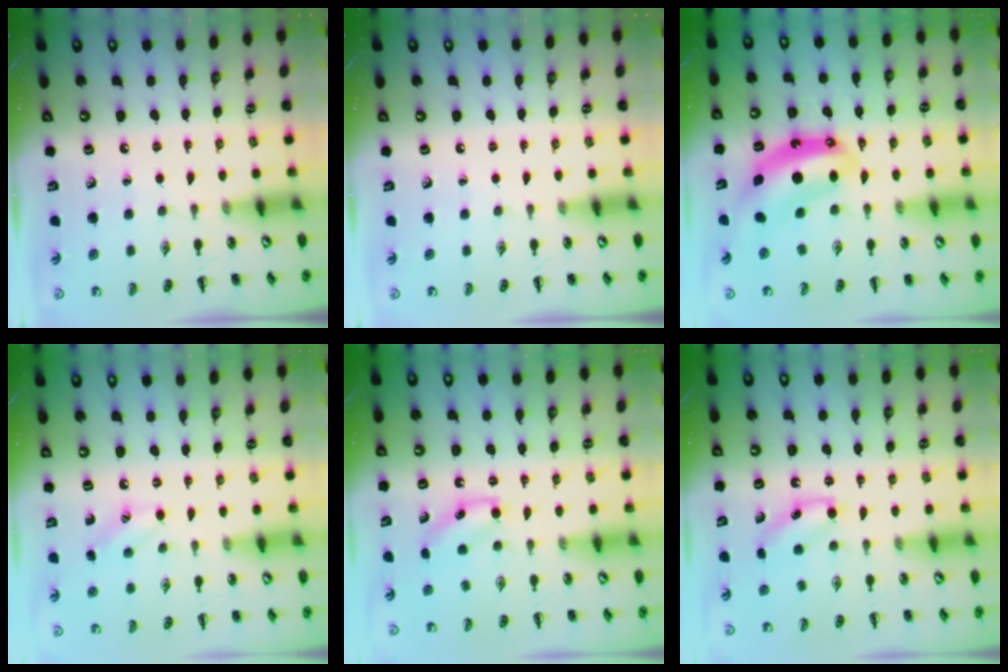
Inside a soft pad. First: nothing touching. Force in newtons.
{"total": 0.0}
{"total": 8.1, "press": 7.9, "slide": 2.0}
{"total": 7.3, "press": 7.2, "slide": 1.5}
{"total": 5.1, "press": 4.9, "slide": 1.3}
{"total": 5.1, "press": 4.9, "slide": 1.3}